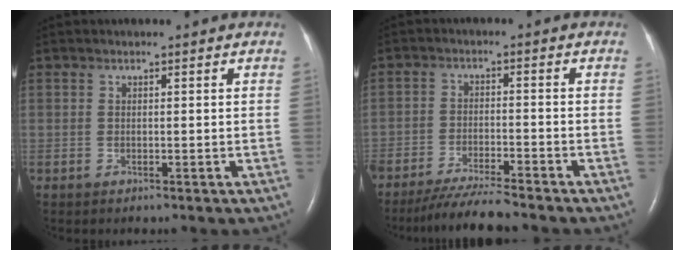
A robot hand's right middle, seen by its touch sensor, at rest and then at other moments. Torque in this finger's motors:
{"motor_torque": [0.80, -0.79, 0.11, 0.07]}